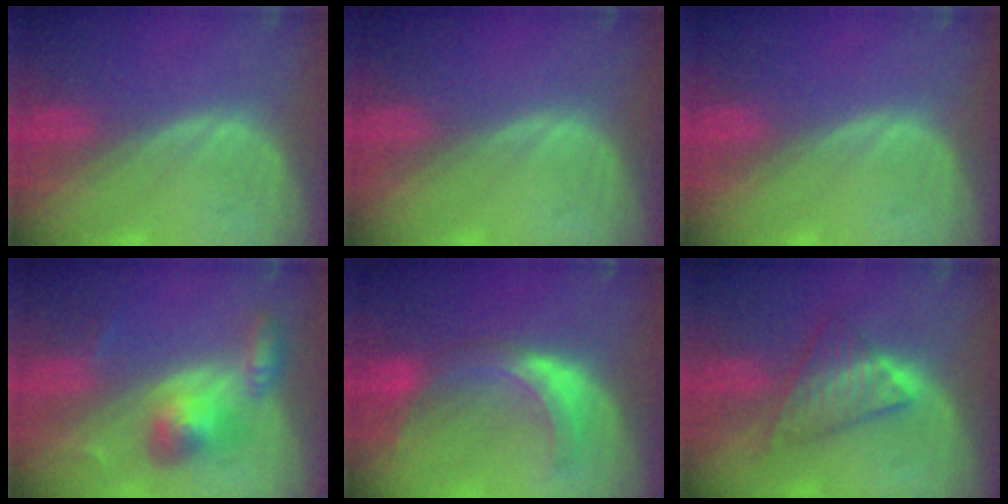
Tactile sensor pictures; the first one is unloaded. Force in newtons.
{"total": 0.0}
{"total": 0.0}
{"total": 5.7, "press": 5.5, "slide": 1.5}
{"total": 6.6, "press": 6.6, "slide": 0.6}
{"total": 6.1, "press": 6.0, "slide": 1.2}